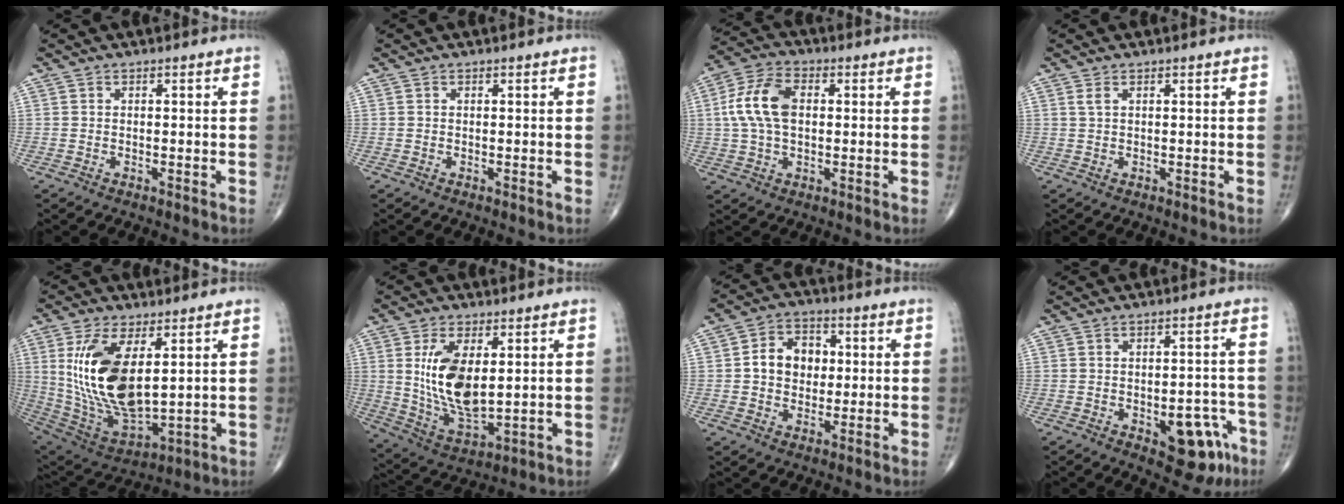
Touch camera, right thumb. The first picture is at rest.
{"total": 0.0}
{"total": 10.7, "force": [1.2, 6.3, 8.5], "torque": [-0.174, 0.021, 0.020]}
{"total": 1.0, "force": [0.5, 0.3, 0.8], "torque": [-0.018, 0.008, 0.012]}
{"total": 19.1, "force": [4.3, 9.0, 16.3], "torque": [-0.316, -0.026, 0.099]}
{"total": 13.8, "force": [2.5, 6.8, 11.7], "torque": [-0.212, -0.023, 0.063]}
{"total": 9.0, "force": [0.7, 7.0, 5.6], "torque": [-0.060, 0.016, 0.005]}
{"total": 10.4, "force": [-4.5, 5.2, 7.8], "torque": [-0.061, 0.031, -0.047]}